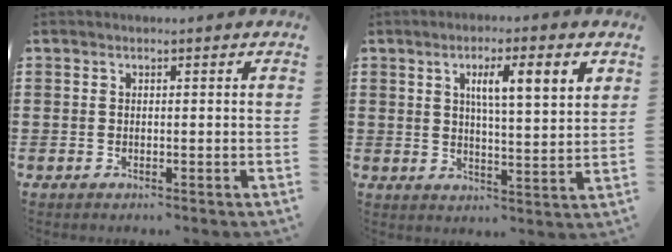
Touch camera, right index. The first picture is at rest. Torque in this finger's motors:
{"motor_torque": [0.54, 0.00, 0.37, 0.16]}